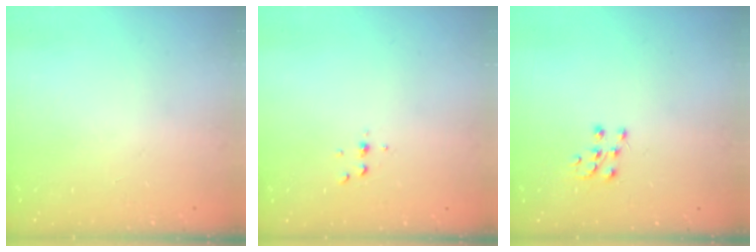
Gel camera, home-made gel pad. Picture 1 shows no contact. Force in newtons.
{"total": 2.5, "press": 2.4, "slide": 0.2}
{"total": 6.0, "press": 5.9, "slide": 0.4}